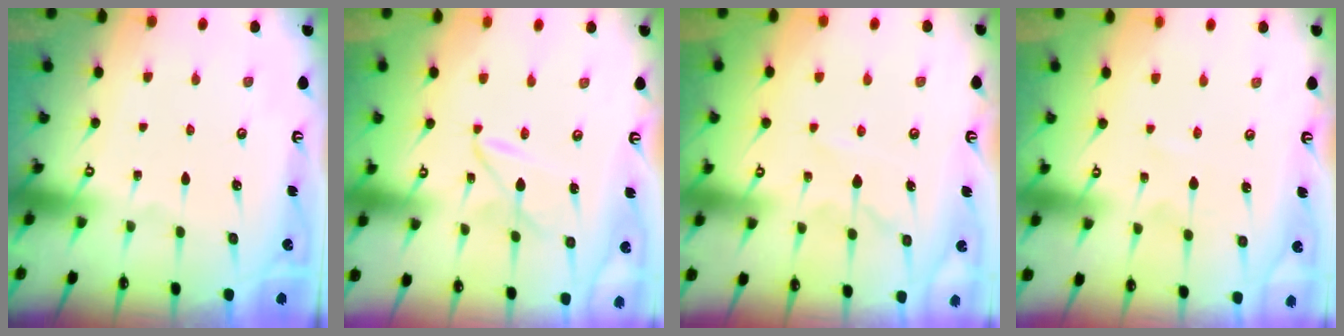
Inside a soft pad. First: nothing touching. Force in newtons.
{"total": 4.1, "press": 4.1, "slide": 0.3}
{"total": 6.9, "press": 6.8, "slide": 0.7}
{"total": 2.2, "press": 2.2, "slide": 0.2}